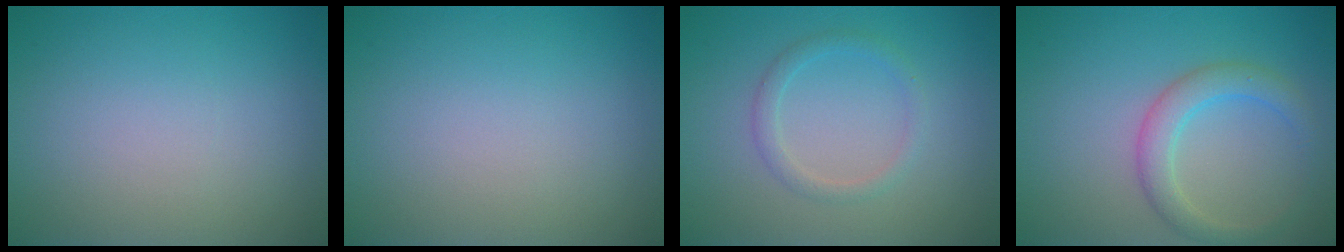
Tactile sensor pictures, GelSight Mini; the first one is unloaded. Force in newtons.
{"total": 0.0}
{"total": 1.6, "press": 1.6, "slide": 0.0}
{"total": 3.0, "press": 3.0, "slide": 0.1}